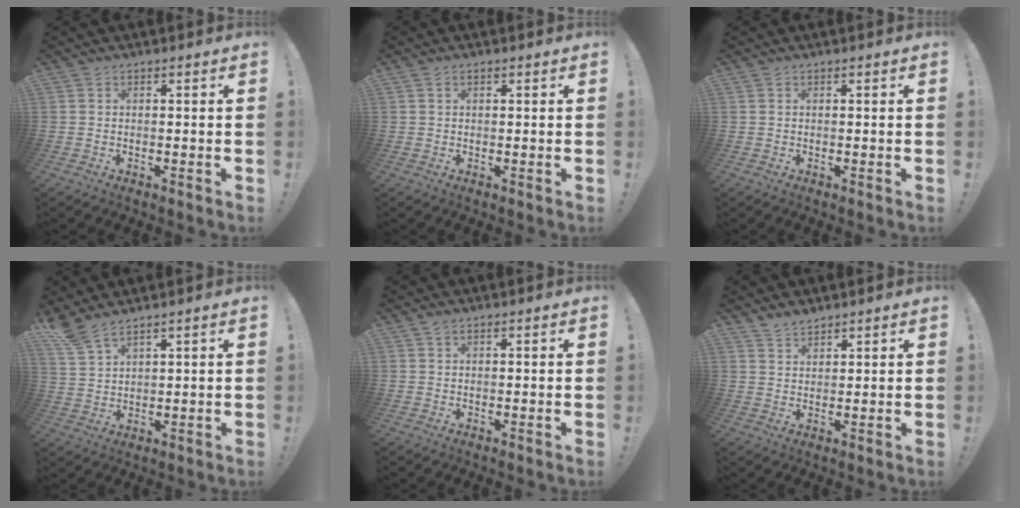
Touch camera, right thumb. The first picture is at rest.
{"total": 0.7, "force": [0.4, 0.4, 0.4], "torque": [-0.011, 0.003, 0.008]}
{"total": 0.0}
{"total": 6.0, "force": [5.1, 1.0, 3.0], "torque": [-0.064, -0.029, 0.095]}
{"total": 1.0, "force": [0.7, 0.4, 0.7], "torque": [-0.007, -0.003, 0.011]}
{"total": 3.5, "force": [3.2, 1.2, 0.7], "torque": [-0.006, -0.025, 0.060]}